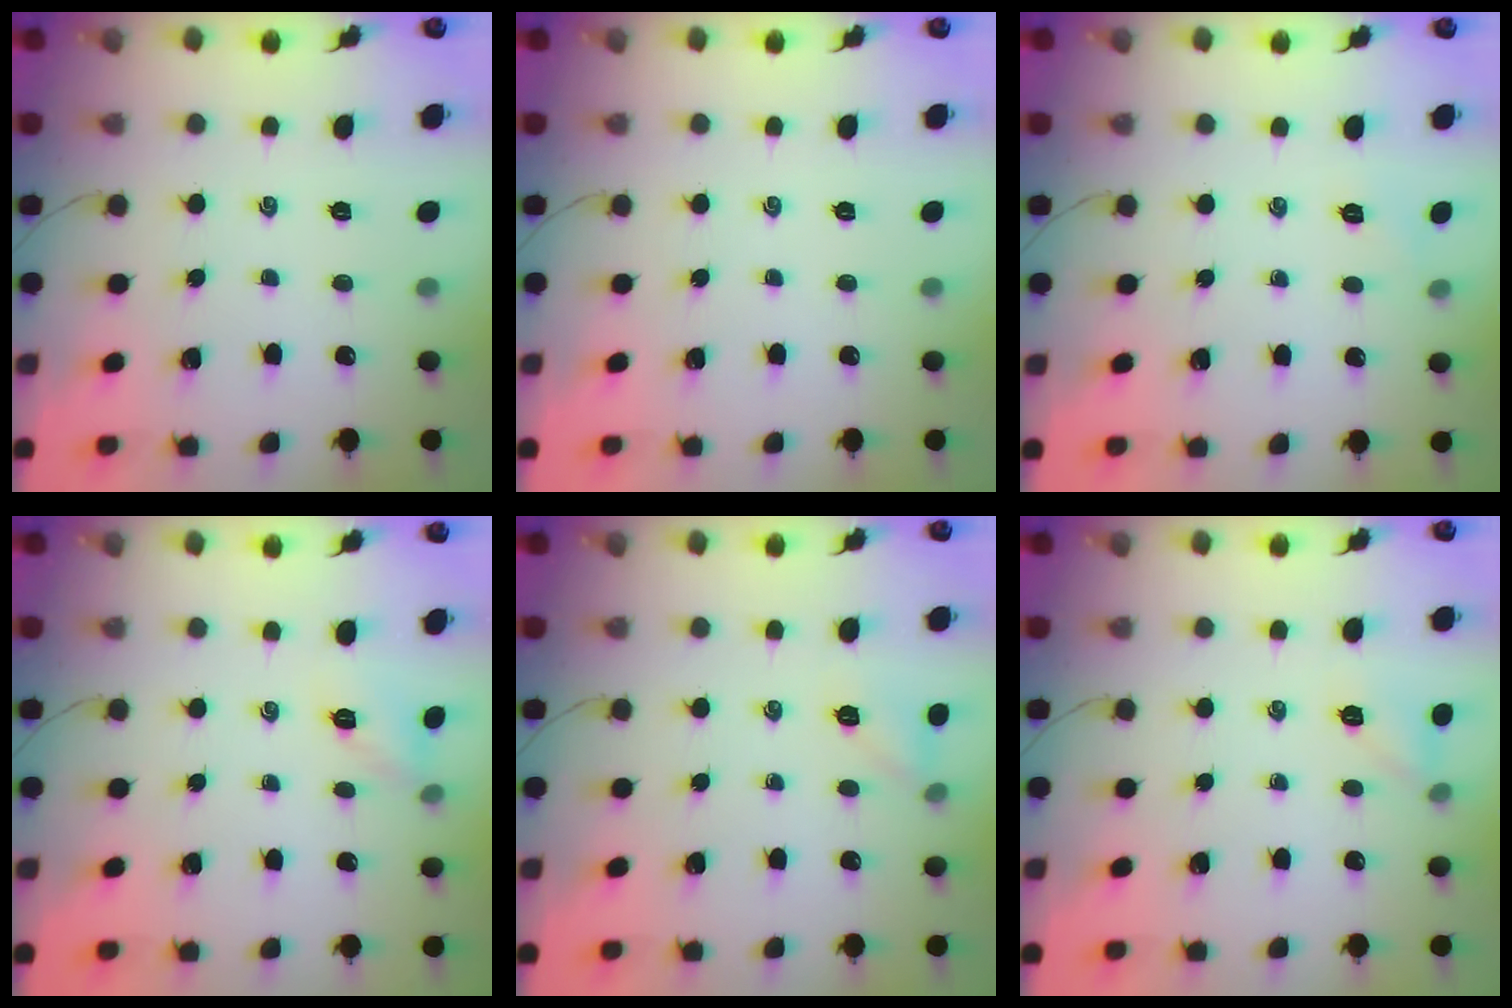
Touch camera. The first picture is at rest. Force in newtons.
{"total": 0.0}
{"total": 3.5, "press": 3.4, "slide": 0.9}
{"total": 5.3, "press": 5.3, "slide": 0.5}
{"total": 6.6, "press": 6.4, "slide": 1.5}
{"total": 6.6, "press": 6.4, "slide": 1.5}